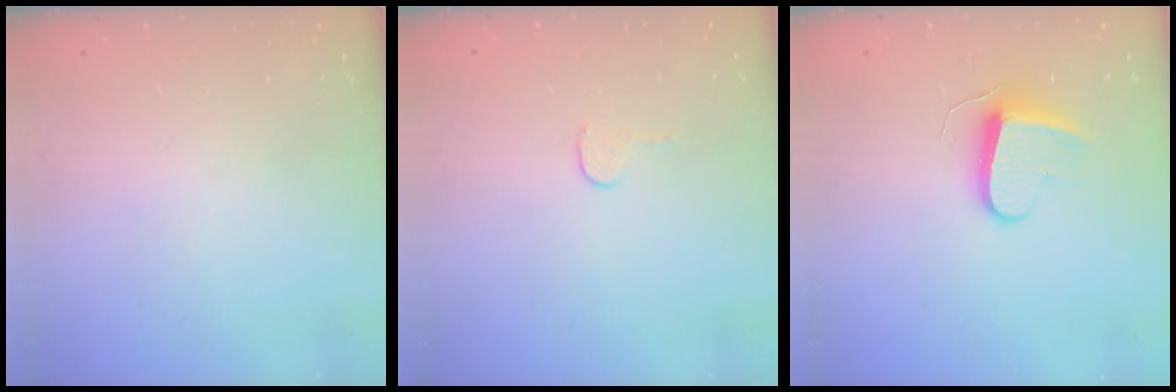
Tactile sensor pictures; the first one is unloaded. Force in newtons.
{"total": 3.7, "press": 3.7, "slide": 0.3}
{"total": 8.9, "press": 8.9, "slide": 0.7}